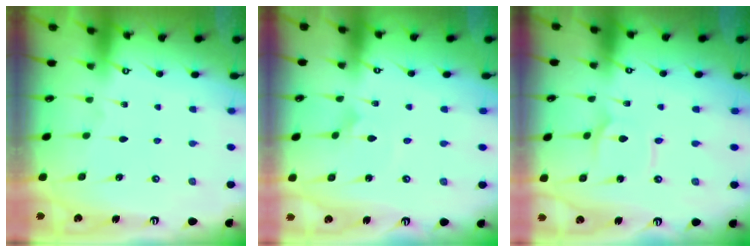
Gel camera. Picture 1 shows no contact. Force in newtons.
{"total": 1.4, "press": 1.4, "slide": 0.1}
{"total": 2.5, "press": 2.5, "slide": 0.1}